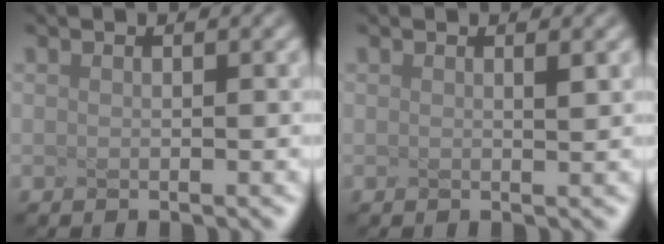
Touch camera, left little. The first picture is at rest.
{"total": 0.5, "force": [0.1, 0.0, 0.5], "torque": [-0.008, 0.004, 0.003]}